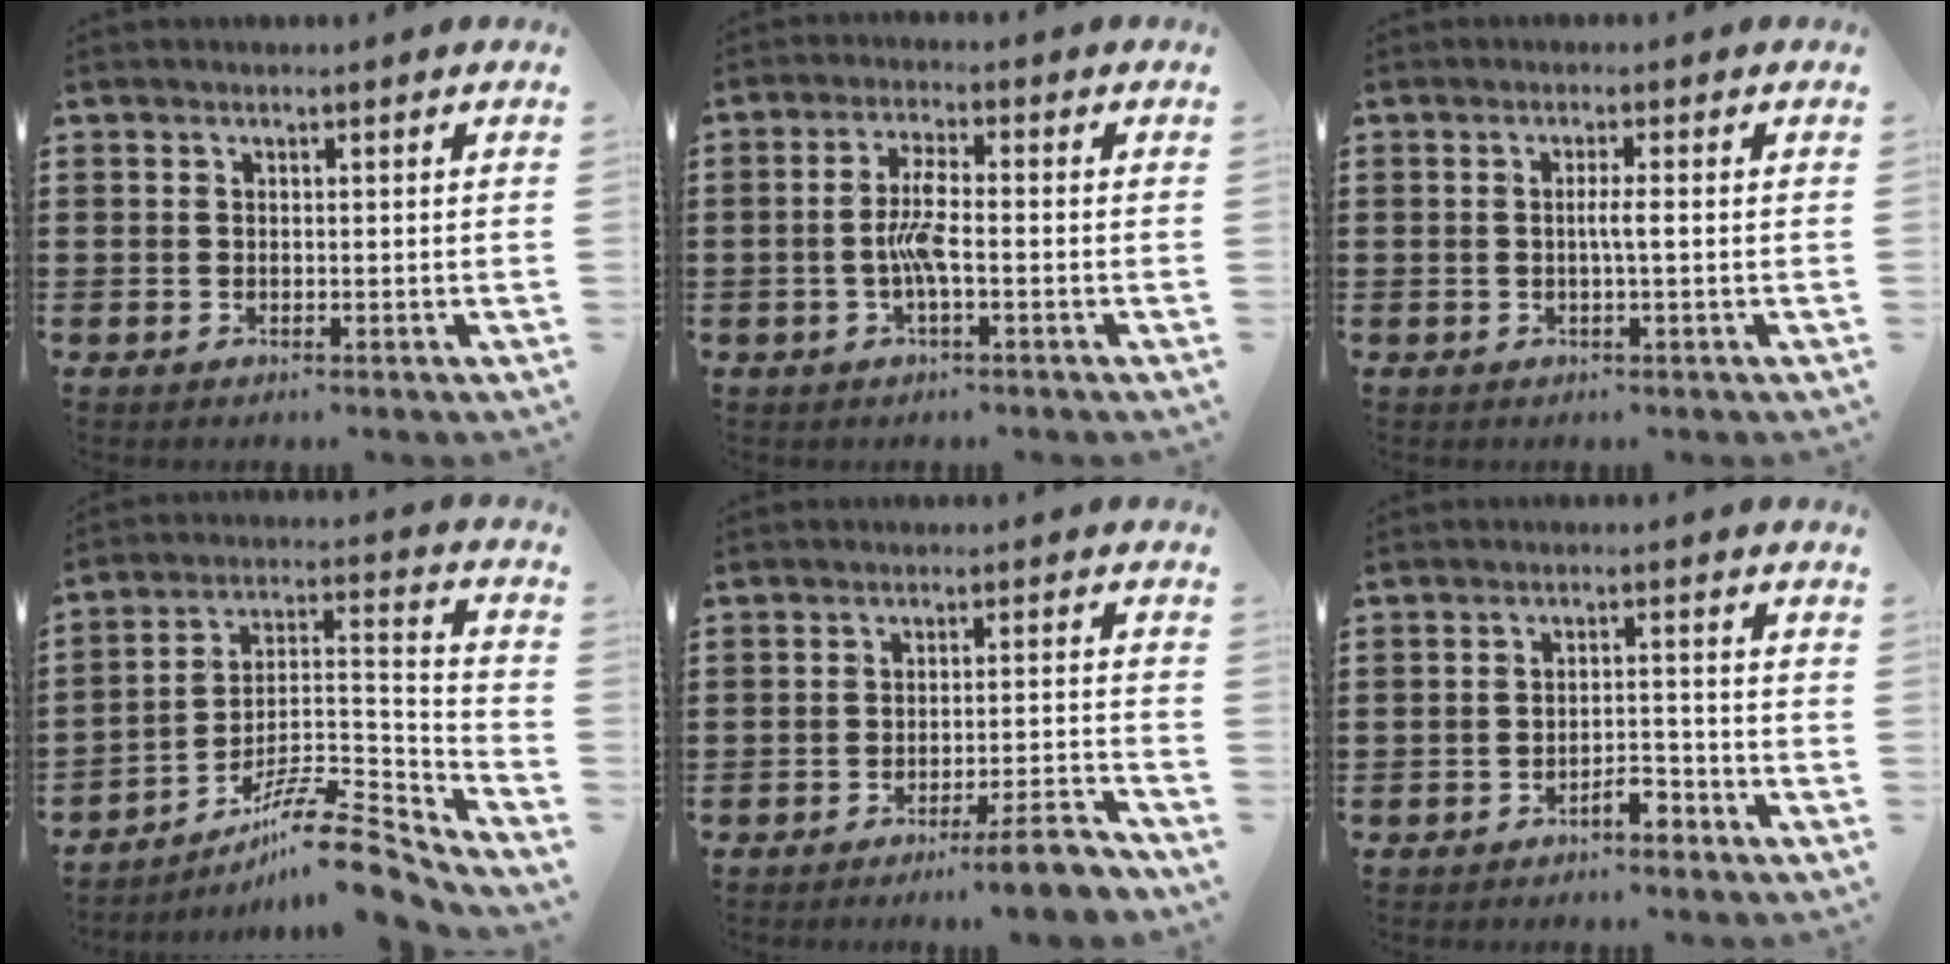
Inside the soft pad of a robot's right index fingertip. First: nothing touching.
{"total": 4.8, "force": [-1.1, 0.9, 4.6], "torque": [-0.105, -0.004, -0.030]}
{"total": 2.2, "force": [-0.2, -0.1, 2.2], "torque": [-0.039, -0.004, -0.007]}
{"total": 11.0, "force": [-9.0, 1.9, 6.1], "torque": [-0.095, 0.023, -0.174]}
{"total": 5.9, "force": [-4.8, -0.2, 3.5], "torque": [-0.054, -0.012, -0.089]}
{"total": 3.6, "force": [-2.8, 1.1, 1.9], "torque": [-0.033, 0.010, -0.054]}